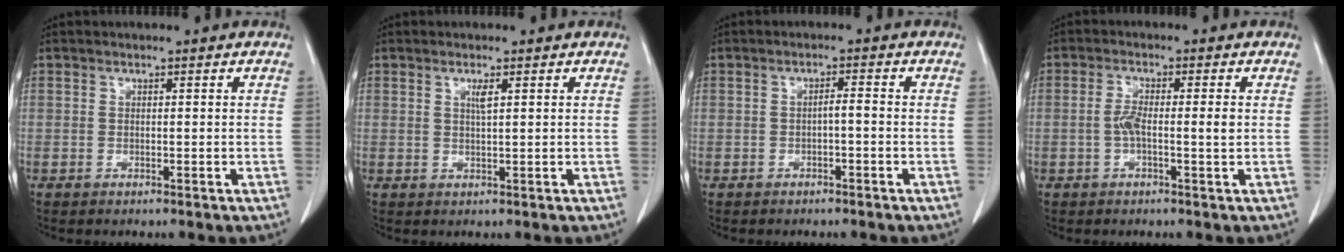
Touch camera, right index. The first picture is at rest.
{"total": 1.5, "force": [0.6, 0.0, 1.3], "torque": [-0.029, -0.003, 0.012]}
{"total": 1.5, "force": [-0.5, 0.2, 1.4], "torque": [-0.022, 0.003, -0.009]}
{"total": 3.8, "force": [-0.4, 0.5, 3.8], "torque": [-0.074, 0.004, -0.007]}